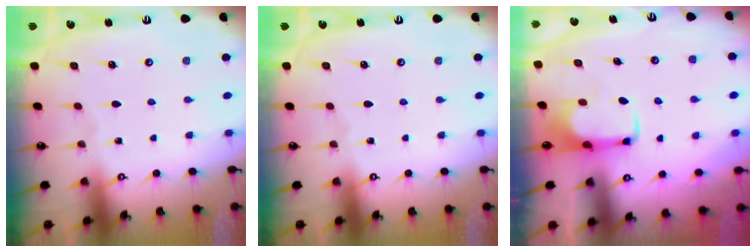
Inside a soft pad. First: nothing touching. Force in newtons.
{"total": 0.0}
{"total": 1.9, "press": 1.8, "slide": 0.4}